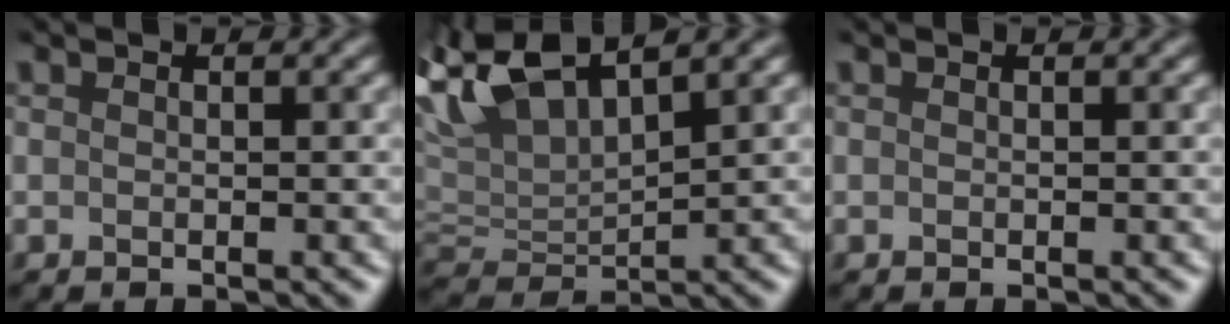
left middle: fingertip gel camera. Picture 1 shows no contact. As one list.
[{"total": 5.5, "force": [4.2, 1.3, 3.3], "torque": [-0.119, 0.020, 0.103]}, {"total": 0.0}]